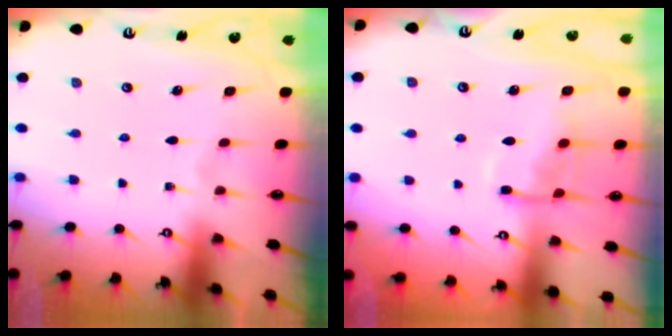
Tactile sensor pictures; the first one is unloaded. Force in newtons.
{"total": 8.8, "press": 8.8, "slide": 0.8}